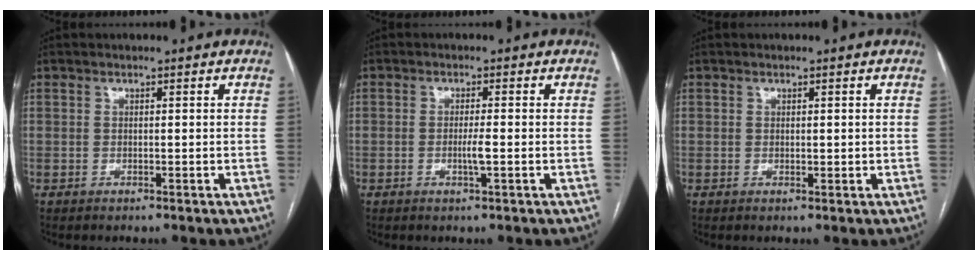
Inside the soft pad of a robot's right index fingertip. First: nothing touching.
{"total": 3.6, "force": [-1.1, 0.0, 3.4], "torque": [-0.061, -0.002, -0.020]}
{"total": 0.8, "force": [0.4, 0.5, 0.3], "torque": [0.005, -0.001, 0.007]}